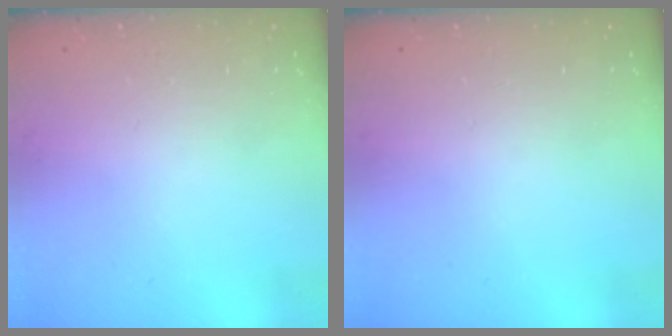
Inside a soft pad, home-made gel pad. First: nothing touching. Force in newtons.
{"total": 0.0}